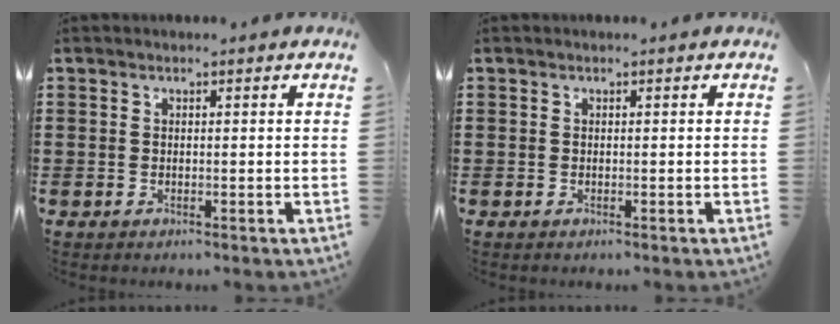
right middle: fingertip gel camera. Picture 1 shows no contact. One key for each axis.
{"total": 0.0}